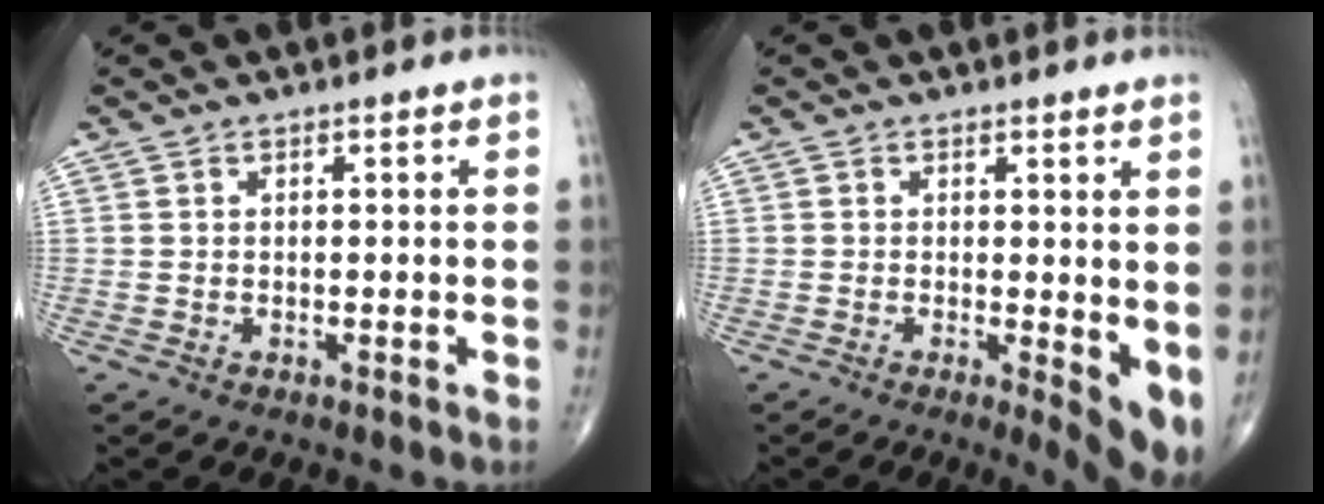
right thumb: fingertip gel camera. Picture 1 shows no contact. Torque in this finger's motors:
{"motor_torque": [0.15, 0.49, 0.42, 0.13, 0.05]}